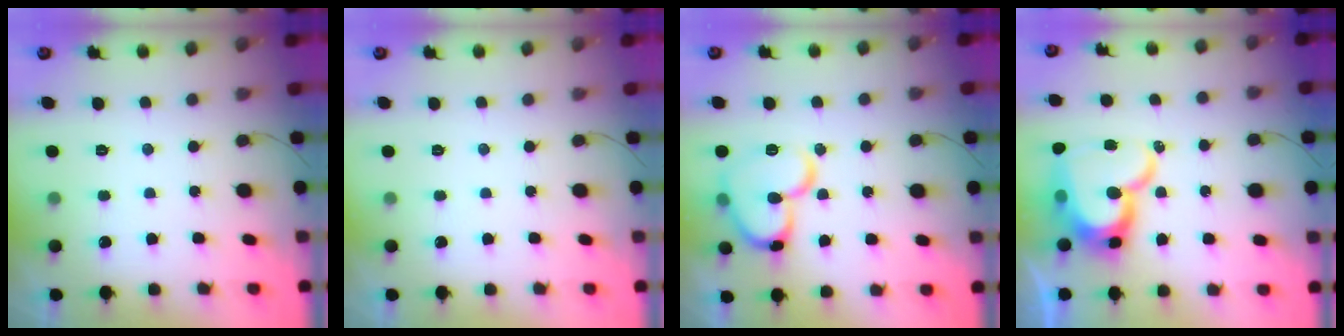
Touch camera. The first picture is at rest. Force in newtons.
{"total": 0.0}
{"total": 16.6, "press": 16.5, "slide": 1.5}
{"total": 17.0, "press": 17.0, "slide": 1.5}